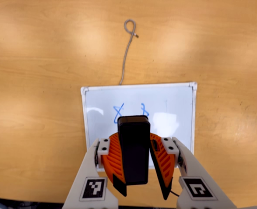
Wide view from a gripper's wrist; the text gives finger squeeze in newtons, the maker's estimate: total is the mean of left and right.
{"total": 8.8, "left": 9.2, "right": 8.5}